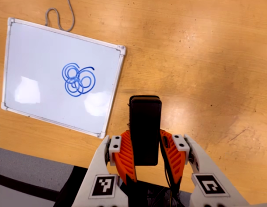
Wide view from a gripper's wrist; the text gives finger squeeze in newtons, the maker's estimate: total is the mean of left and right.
{"total": 5.1, "left": 3.4, "right": 6.8}